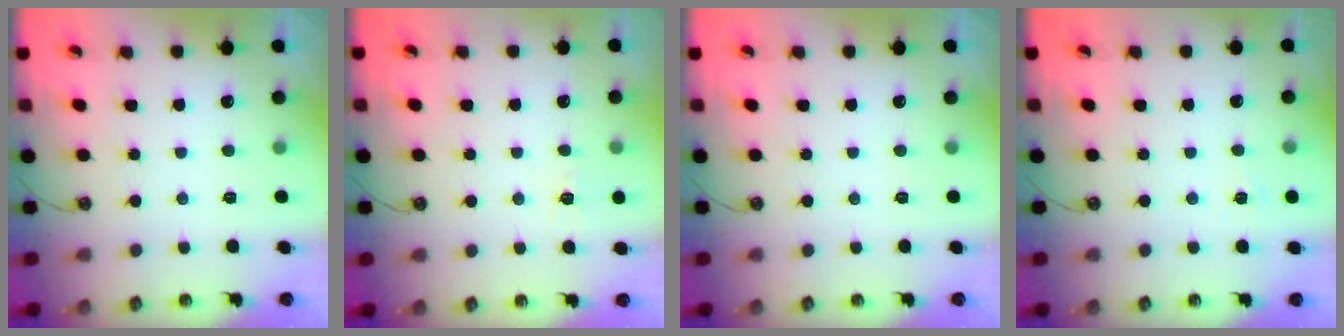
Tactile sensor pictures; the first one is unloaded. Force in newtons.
{"total": 5.6, "press": 5.6, "slide": 0.6}
{"total": 0.0}
{"total": 3.0, "press": 2.9, "slide": 0.4}